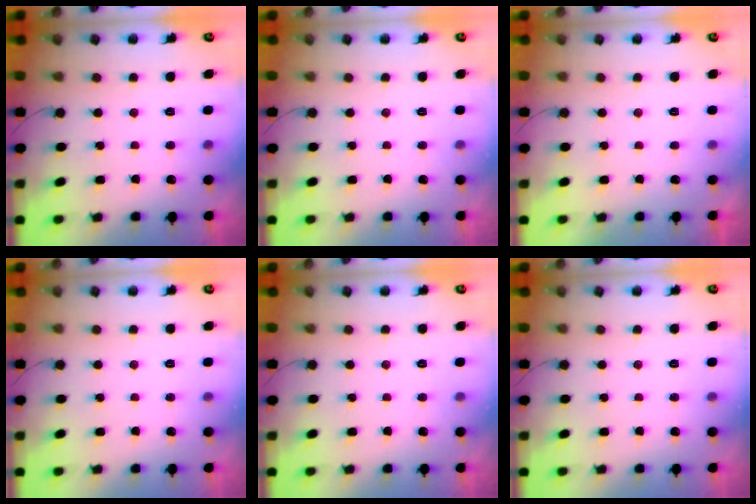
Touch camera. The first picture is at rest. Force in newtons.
{"total": 0.0}
{"total": 2.3, "press": 2.2, "slide": 0.4}
{"total": 0.0}
{"total": 0.0}
{"total": 0.0}